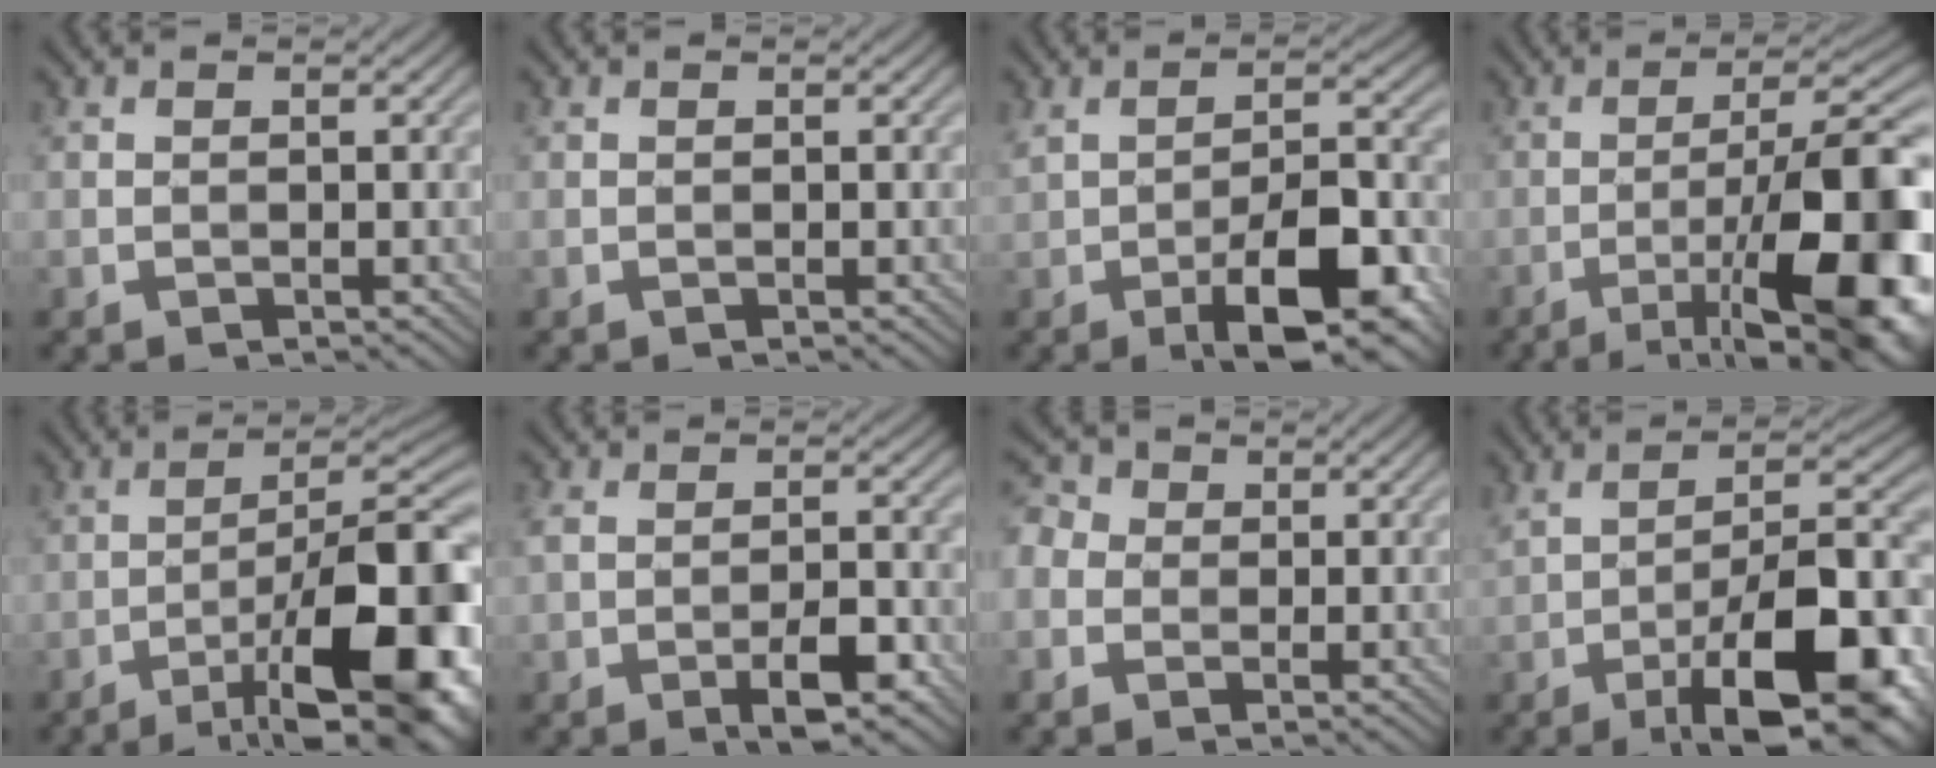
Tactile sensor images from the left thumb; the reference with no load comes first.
{"total": 0.0}
{"total": 10.0, "force": [-3.7, 3.6, 8.6], "torque": [-0.144, -0.004, -0.058]}
{"total": 16.7, "force": [-6.6, 4.7, 14.6], "torque": [-0.207, 0.009, -0.095]}
{"total": 18.0, "force": [-8.1, 5.5, 15.0], "torque": [-0.208, 0.006, -0.122]}
{"total": 5.7, "force": [-2.5, 2.5, 4.5], "torque": [-0.085, 0.000, -0.047]}
{"total": 3.6, "force": [-0.6, 3.2, 1.6], "torque": [-0.055, 0.006, -0.016]}
{"total": 14.8, "force": [-5.9, 4.6, 12.8], "torque": [-0.200, 0.004, -0.093]}